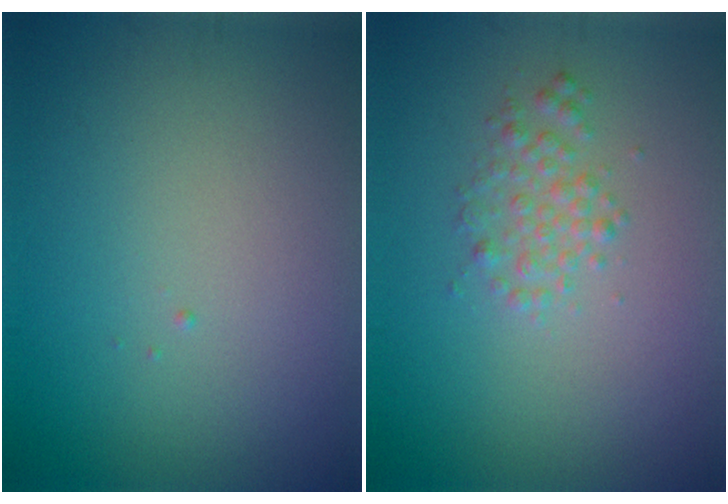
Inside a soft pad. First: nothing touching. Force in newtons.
{"total": 1.9, "press": 1.9, "slide": 0.0}